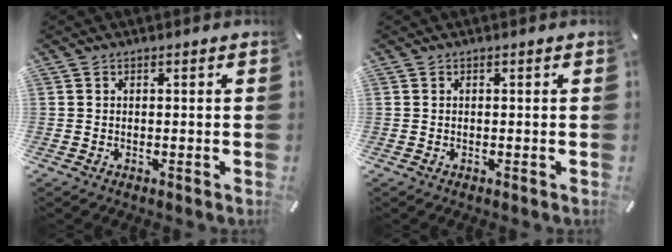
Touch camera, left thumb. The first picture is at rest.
{"total": 0.0}